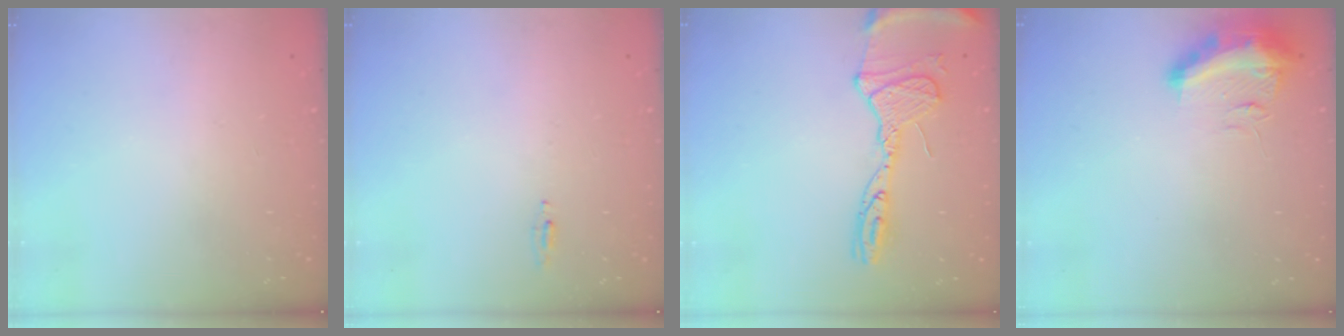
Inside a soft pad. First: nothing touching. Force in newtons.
{"total": 4.6, "press": 4.4, "slide": 1.6}
{"total": 15.9, "press": 15.8, "slide": 1.6}
{"total": 17.3, "press": 13.2, "slide": 11.2}